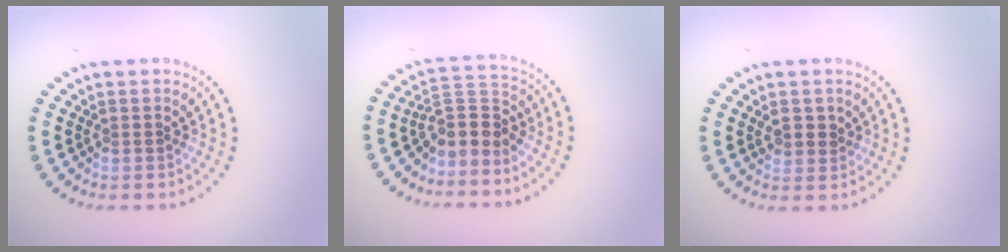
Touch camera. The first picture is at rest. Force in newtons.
{"total": 3.3, "press": 2.5, "slide": 2.2}
{"total": 1.4, "press": 1.2, "slide": 0.7}